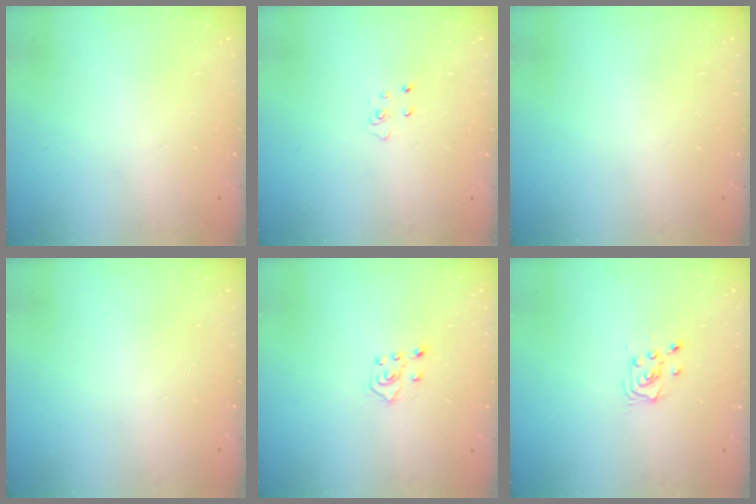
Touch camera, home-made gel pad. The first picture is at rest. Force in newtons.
{"total": 3.6, "press": 3.6, "slide": 0.3}
{"total": 0.0}
{"total": 0.0}
{"total": 5.0, "press": 4.9, "slide": 0.8}
{"total": 3.4, "press": 3.4, "slide": 0.4}